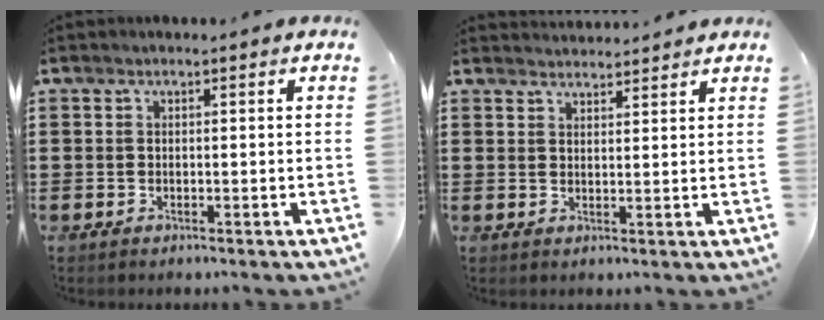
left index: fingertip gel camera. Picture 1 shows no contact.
{"total": 2.1, "force": [2.1, -0.1, -0.2], "torque": [-0.002, -0.006, 0.040]}